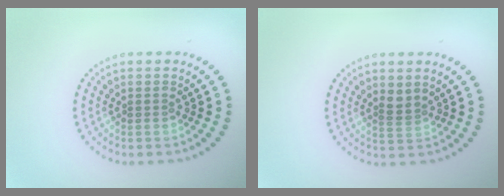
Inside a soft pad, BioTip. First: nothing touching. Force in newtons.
{"total": 1.4, "press": 0.9, "slide": 1.2}